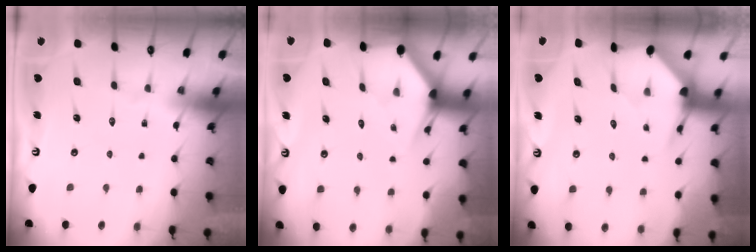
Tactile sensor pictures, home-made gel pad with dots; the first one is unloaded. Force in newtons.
{"total": 2.8, "press": 2.8, "slide": 0.2}
{"total": 3.6, "press": 3.6, "slide": 0.4}